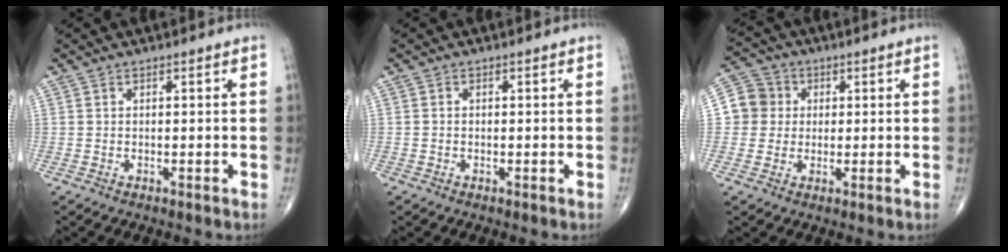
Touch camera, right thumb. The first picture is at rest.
{"total": 0.7, "force": [-0.1, 0.6, 0.2], "torque": [0.000, 0.003, -0.002]}
{"total": 7.1, "force": [0.7, 6.9, 1.3], "torque": [0.001, 0.010, 0.002]}